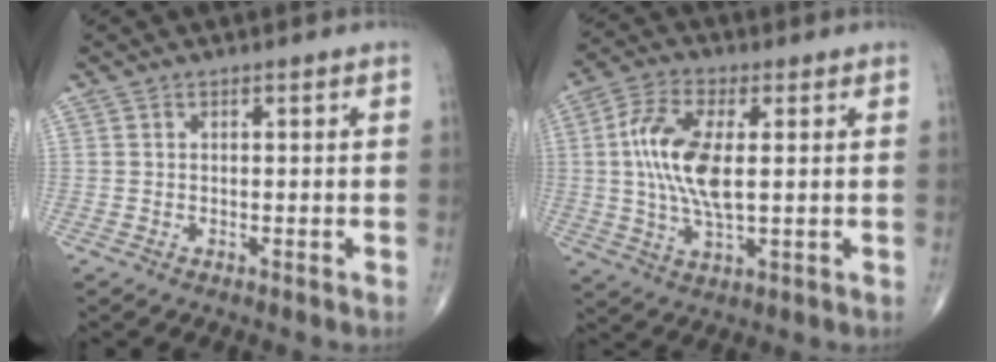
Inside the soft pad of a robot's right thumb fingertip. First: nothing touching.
{"total": 12.6, "force": [1.3, 5.1, 11.4], "torque": [-0.240, -0.003, 0.024]}